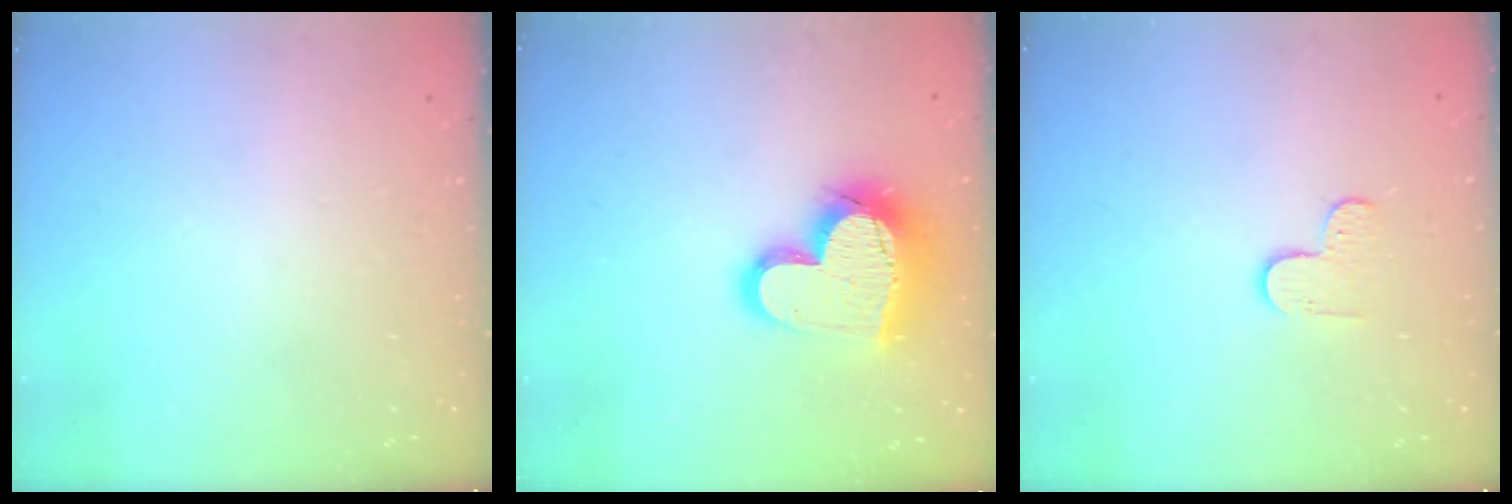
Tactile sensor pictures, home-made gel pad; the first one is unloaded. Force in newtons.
{"total": 20.1, "press": 20.0, "slide": 1.3}
{"total": 3.1, "press": 3.1, "slide": 0.3}